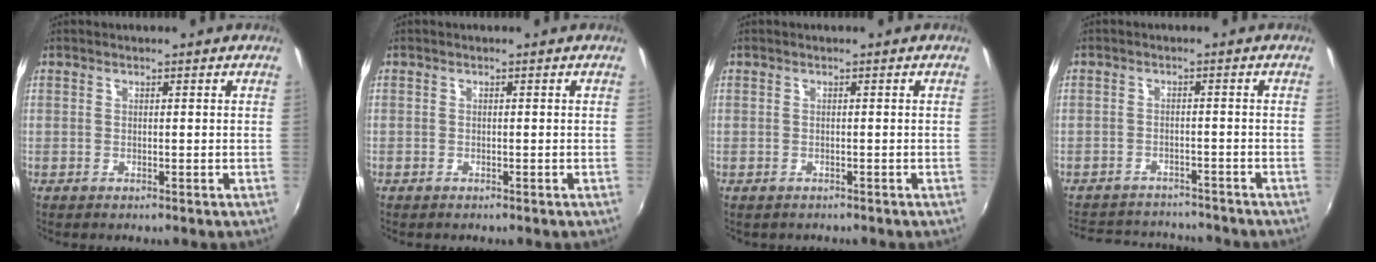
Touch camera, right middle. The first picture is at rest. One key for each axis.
{"total": 0.7, "fx": -0.5, "fy": 0.4, "fz": 0.0, "tx": -0.002, "ty": 0.002, "tz": -0.008}
{"total": 0.7, "fx": -0.6, "fy": 0.3, "fz": 0.2, "tx": -0.008, "ty": 0.000, "tz": -0.006}
{"total": 10.7, "fx": -9.7, "fy": 3.7, "fz": 2.7, "tx": -0.074, "ty": 0.025, "tz": -0.136}